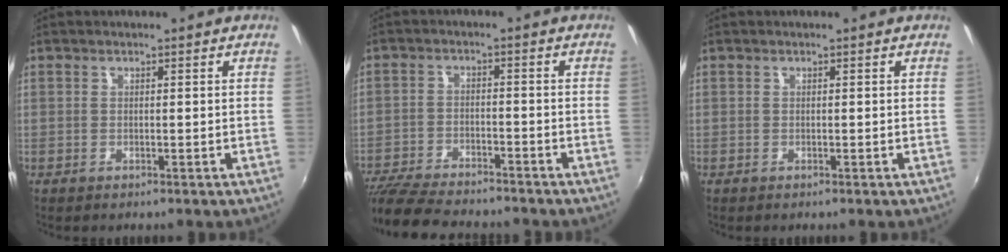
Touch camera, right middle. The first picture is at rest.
{"total": 13.5, "force": [-12.0, 2.5, 5.7], "torque": [-0.133, -0.025, -0.200]}
{"total": 0.0}